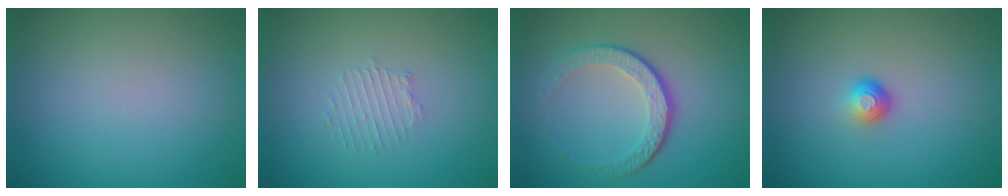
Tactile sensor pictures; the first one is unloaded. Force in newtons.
{"total": 1.3, "press": 0.7, "slide": 1.1}
{"total": 4.5, "press": 3.1, "slide": 3.3}
{"total": 1.7, "press": 1.1, "slide": 1.3}